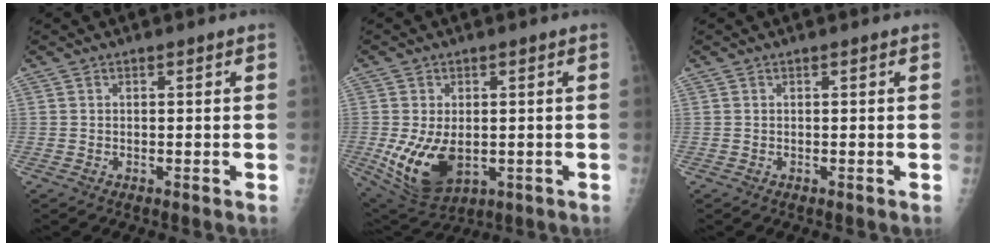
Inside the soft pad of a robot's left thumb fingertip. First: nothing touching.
{"total": 11.6, "force": [-2.0, 7.2, 8.9], "torque": [-0.157, -0.011, -0.012]}
{"total": 0.0}